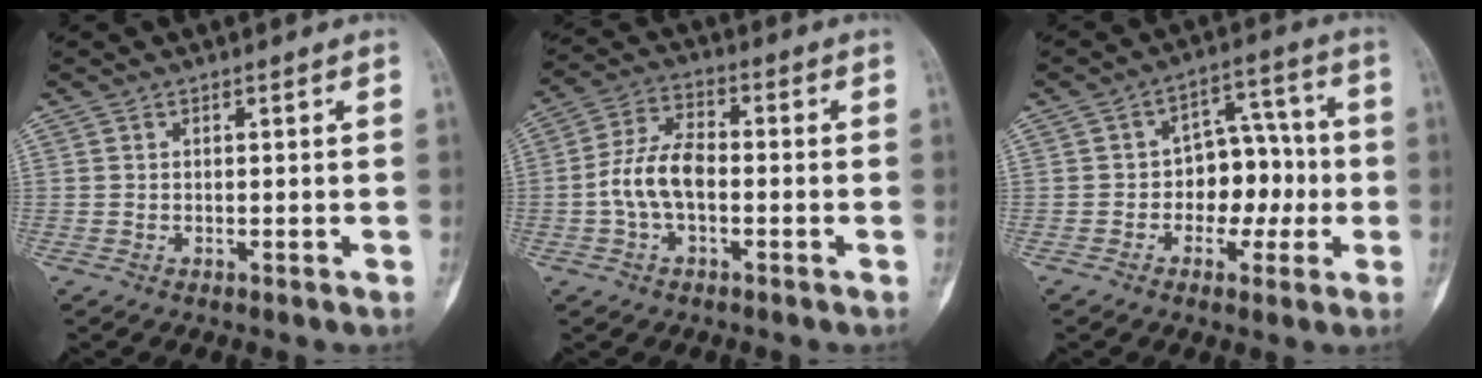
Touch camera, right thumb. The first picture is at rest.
{"total": 8.8, "force": [-1.5, 4.8, 7.2], "torque": [-0.146, 0.029, -0.036]}
{"total": 9.9, "force": [-1.4, 7.0, 6.9], "torque": [-0.048, 0.042, -0.027]}